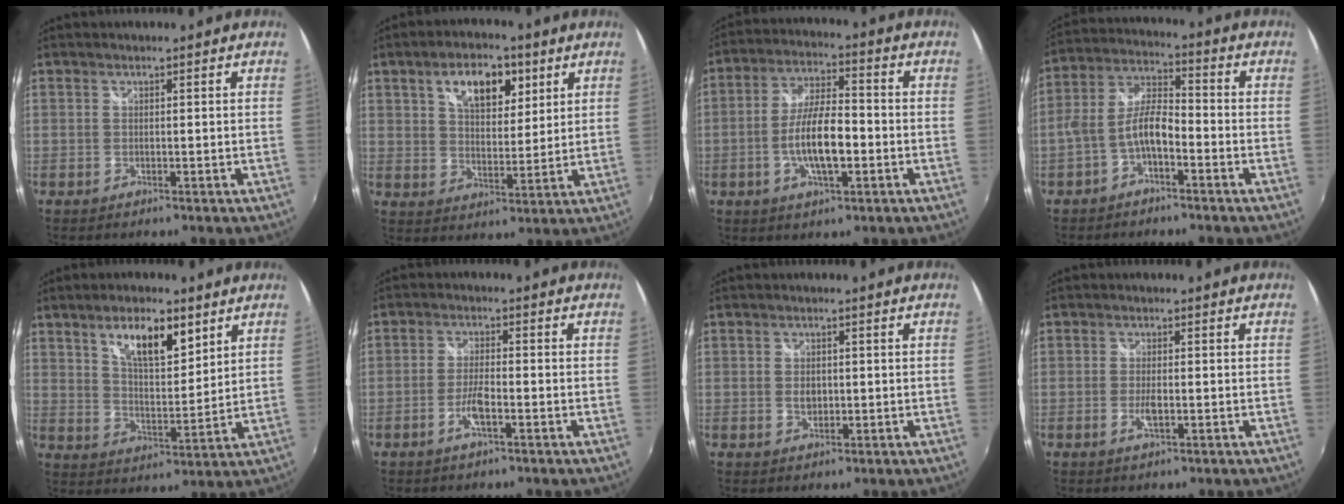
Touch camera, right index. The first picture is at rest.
{"total": 10.6, "force": [5.2, 5.6, 7.4], "torque": [-0.119, 0.018, 0.085]}
{"total": 10.4, "force": [-2.7, 3.3, 9.5], "torque": [-0.186, 0.001, -0.046]}
{"total": 7.5, "force": [-3.5, 2.8, 6.0], "torque": [-0.134, 0.019, -0.066]}
{"total": 10.7, "force": [6.1, 4.0, 7.8], "torque": [-0.122, 0.003, 0.107]}
{"total": 4.4, "force": [-2.1, 0.8, 3.8], "torque": [-0.083, -0.001, -0.042]}
{"total": 2.6, "force": [-0.2, 1.9, 1.8], "torque": [-0.029, 0.001, -0.004]}
{"total": 3.0, "force": [-0.9, 0.9, 2.7], "torque": [-0.055, -0.005, -0.016]}